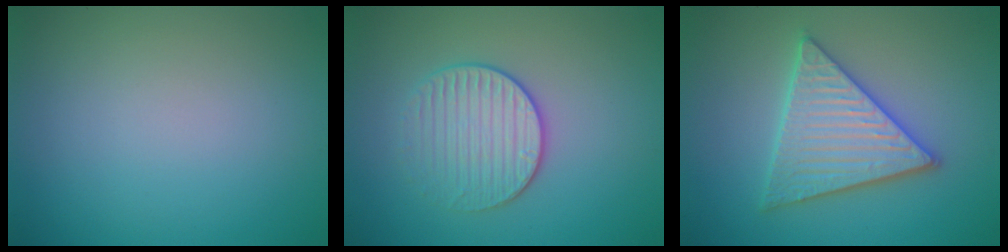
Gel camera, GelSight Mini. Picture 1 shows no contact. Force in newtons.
{"total": 3.2, "press": 3.0, "slide": 1.1}
{"total": 5.6, "press": 5.6, "slide": 0.5}